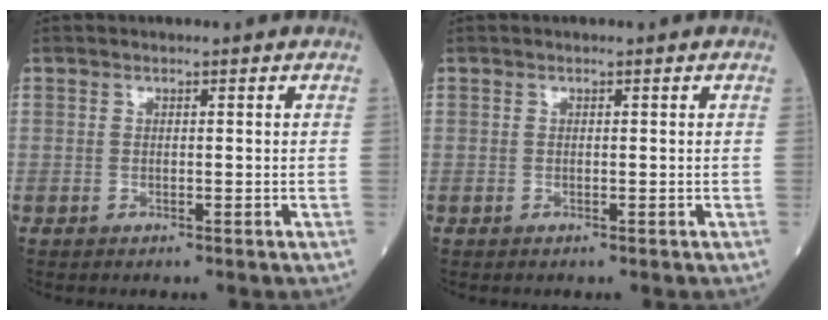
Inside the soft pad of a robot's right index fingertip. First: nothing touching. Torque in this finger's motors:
{"motor_torque": [0.00, 0.00, 0.00, -0.01]}